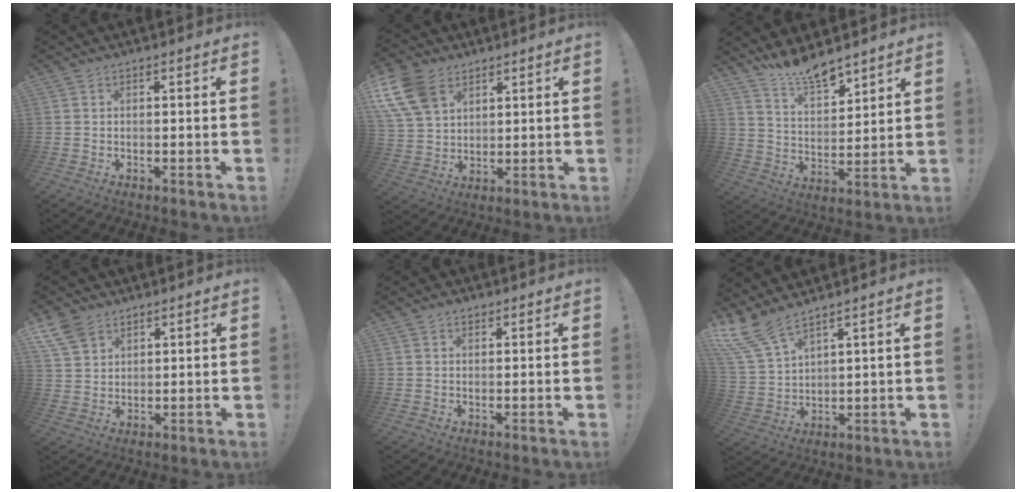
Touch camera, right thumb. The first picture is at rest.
{"total": 13.0, "force": [6.7, 8.8, 6.9], "torque": [-0.149, -0.027, 0.133]}
{"total": 9.9, "force": [8.9, 2.4, 3.6], "torque": [-0.068, -0.072, 0.165]}
{"total": 7.1, "force": [4.9, 4.4, 2.8], "torque": [-0.061, -0.018, 0.099]}
{"total": 1.3, "force": [0.9, 0.8, 0.5], "torque": [-0.010, 0.001, 0.017]}
{"total": 9.6, "force": [7.8, 2.7, 5.0], "torque": [-0.114, -0.038, 0.151]}